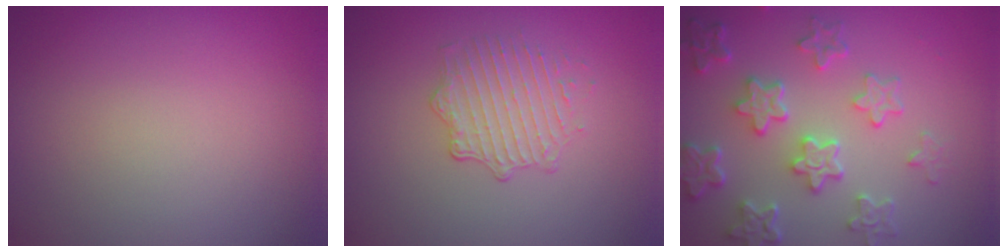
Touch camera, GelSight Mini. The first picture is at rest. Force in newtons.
{"total": 2.3, "press": 1.6, "slide": 1.6}
{"total": 6.0, "press": 4.7, "slide": 3.9}